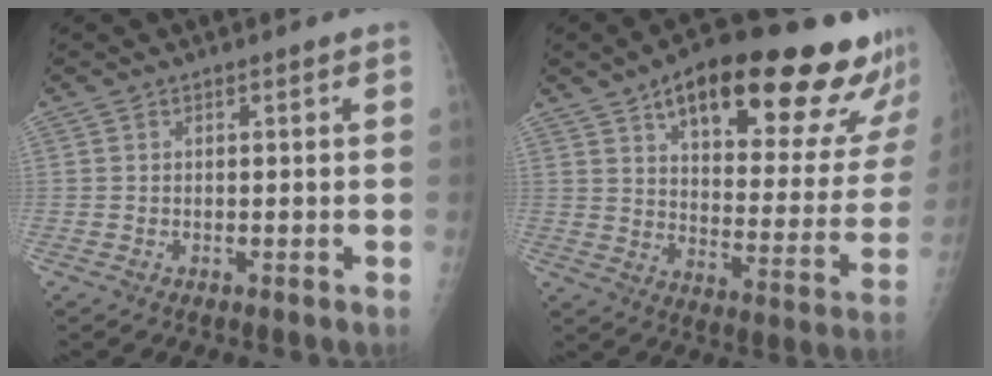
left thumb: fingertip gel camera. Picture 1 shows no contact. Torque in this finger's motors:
{"motor_torque": [0.59, 0.57, 1.53, -1.24, 0.12]}